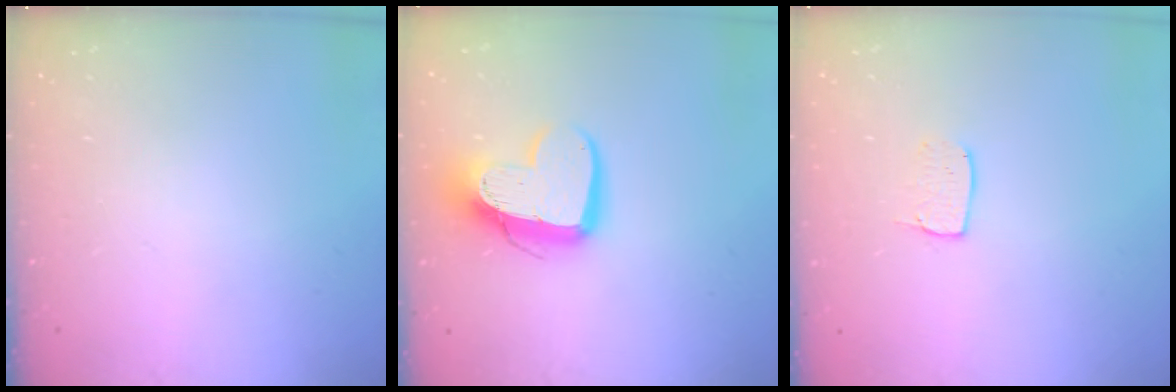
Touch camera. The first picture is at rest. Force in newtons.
{"total": 13.5, "press": 13.5, "slide": 1.1}
{"total": 4.4, "press": 4.4, "slide": 0.3}